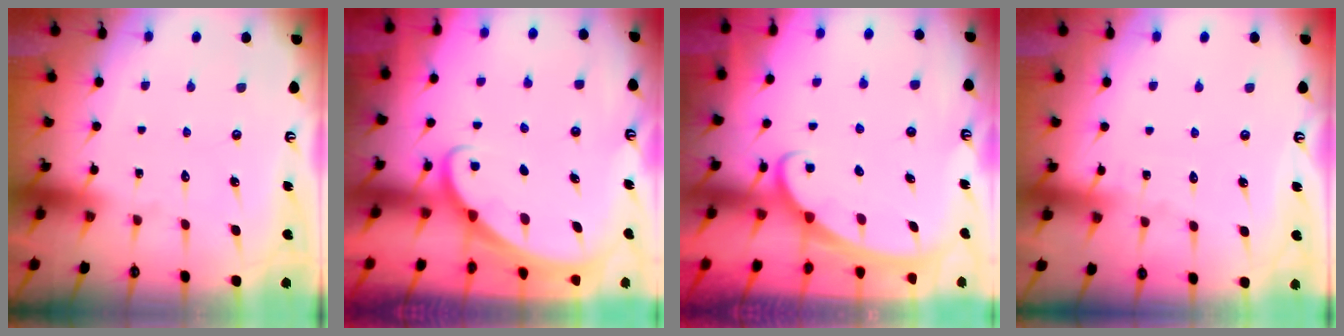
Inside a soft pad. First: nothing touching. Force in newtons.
{"total": 1.8, "press": 1.7, "slide": 0.1}
{"total": 2.4, "press": 2.4, "slide": 0.3}
{"total": 2.9, "press": 2.8, "slide": 0.3}